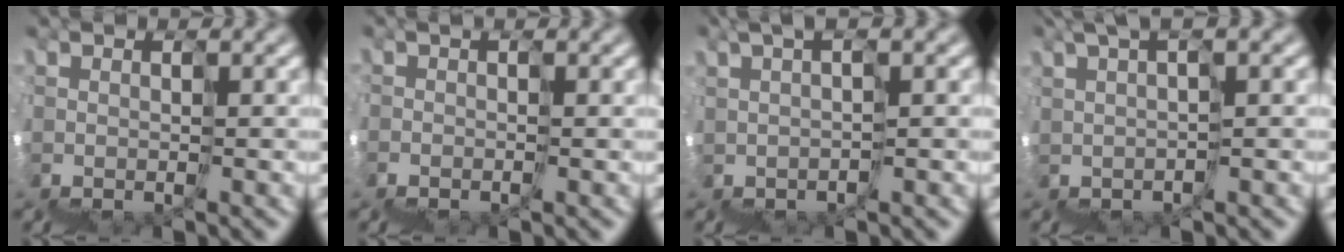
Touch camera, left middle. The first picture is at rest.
{"total": 2.1, "force": [-1.2, 1.0, 1.4], "torque": [-0.022, -0.017, -0.024]}
{"total": 1.4, "force": [1.1, 0.0, 0.9], "torque": [-0.031, 0.009, 0.014]}
{"total": 2.2, "force": [1.7, 0.1, 1.4], "torque": [-0.040, 0.013, 0.025]}